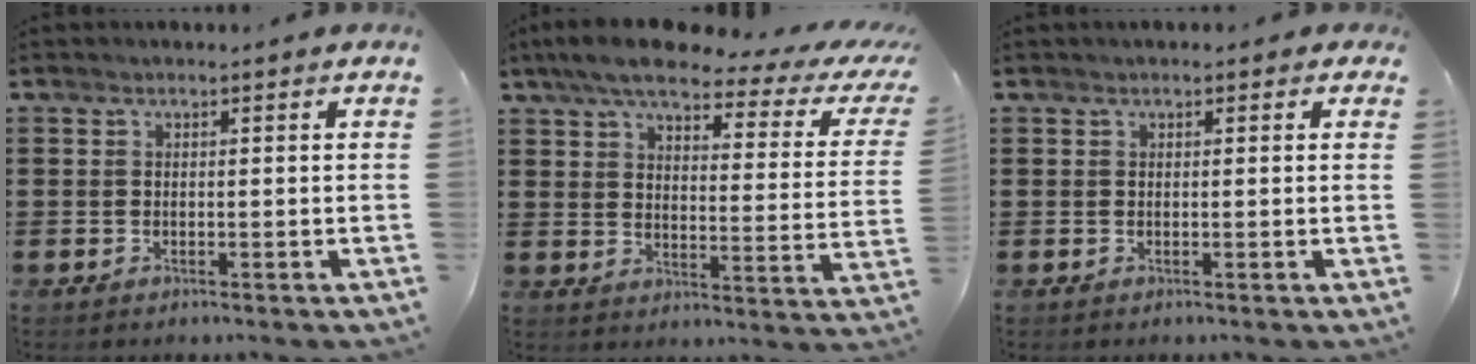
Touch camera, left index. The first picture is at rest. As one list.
[{"total": 7.3, "force": [5.4, 1.2, 4.8], "torque": [-0.107, -0.026, 0.089]}, {"total": 0.8, "force": [0.3, 0.5, 0.5], "torque": [-0.011, 0.006, 0.005]}]